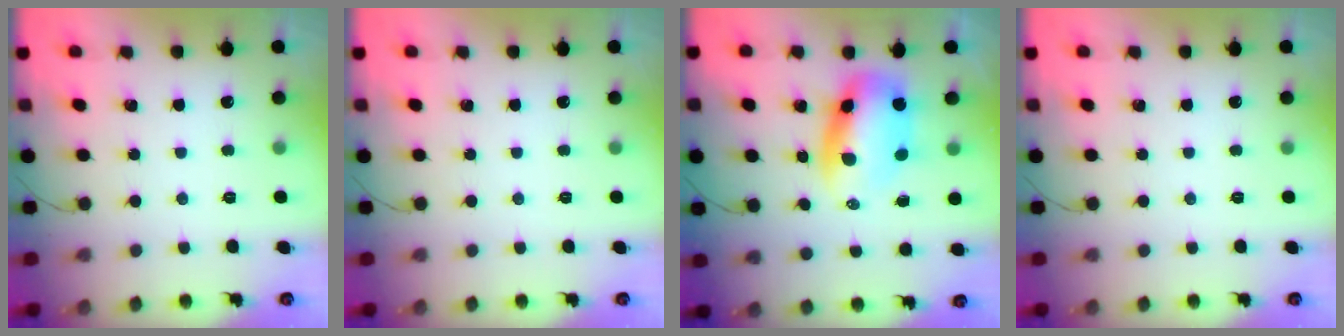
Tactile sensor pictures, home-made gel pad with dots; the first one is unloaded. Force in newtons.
{"total": 0.0}
{"total": 8.7, "press": 8.3, "slide": 2.3}
{"total": 0.0}